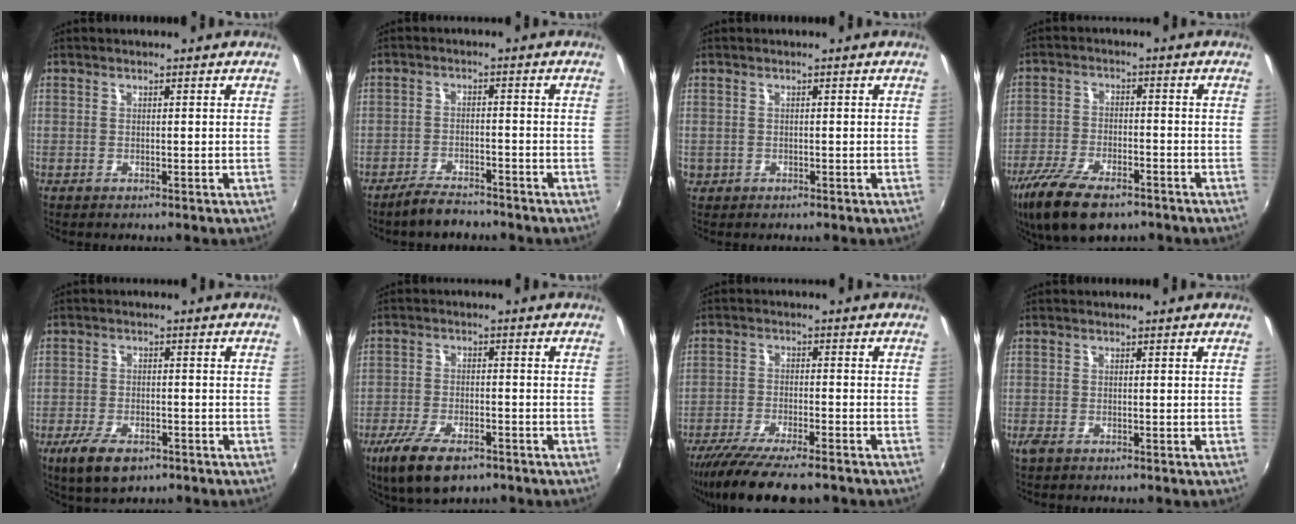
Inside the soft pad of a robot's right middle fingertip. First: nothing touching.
{"total": 5.1, "force": [-4.5, 1.5, 1.7], "torque": [-0.052, 0.000, -0.077]}
{"total": 1.0, "force": [-0.3, 0.9, 0.2], "torque": [-0.006, -0.003, -0.004]}
{"total": 13.3, "force": [-9.2, 5.2, 8.0], "torque": [-0.184, -0.033, -0.168]}
{"total": 8.0, "force": [-5.0, 3.5, 5.1], "torque": [-0.122, -0.021, -0.086]}
{"total": 11.1, "force": [-7.2, 4.2, 7.2], "torque": [-0.166, -0.032, -0.128]}
{"total": 13.8, "force": [-11.2, 2.4, 7.6], "torque": [-0.158, -0.042, -0.185]}
{"total": 1.6, "force": [-1.1, 0.8, 0.9], "torque": [-0.020, -0.005, -0.022]}